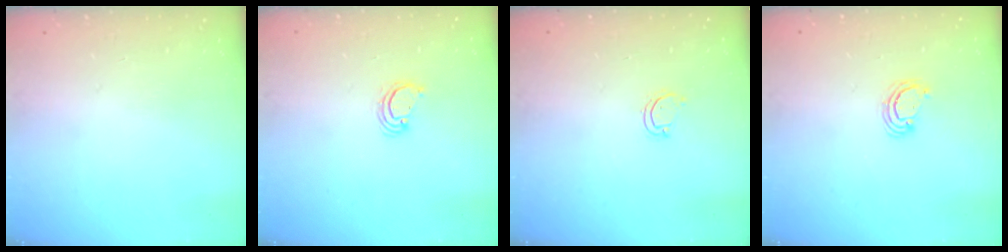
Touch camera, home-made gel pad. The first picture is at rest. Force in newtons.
{"total": 2.8, "press": 2.8, "slide": 0.2}
{"total": 3.3, "press": 3.3, "slide": 0.2}
{"total": 3.1, "press": 3.1, "slide": 0.3}